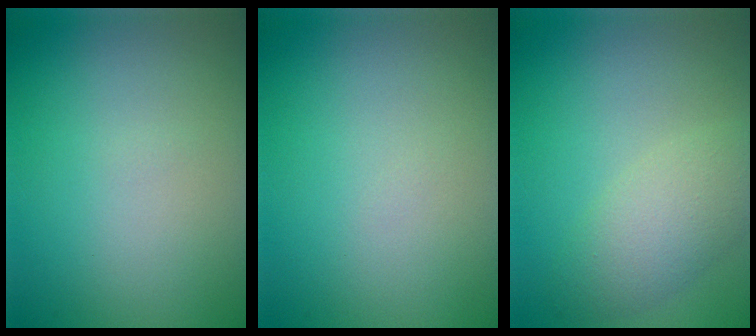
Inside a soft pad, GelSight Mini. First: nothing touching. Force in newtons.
{"total": 0.0}
{"total": 3.6, "press": 3.6, "slide": 0.3}